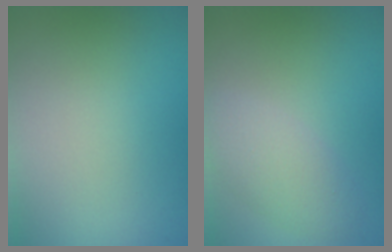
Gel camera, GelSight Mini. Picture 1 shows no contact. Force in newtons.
{"total": 3.0, "press": 3.0, "slide": 0.1}